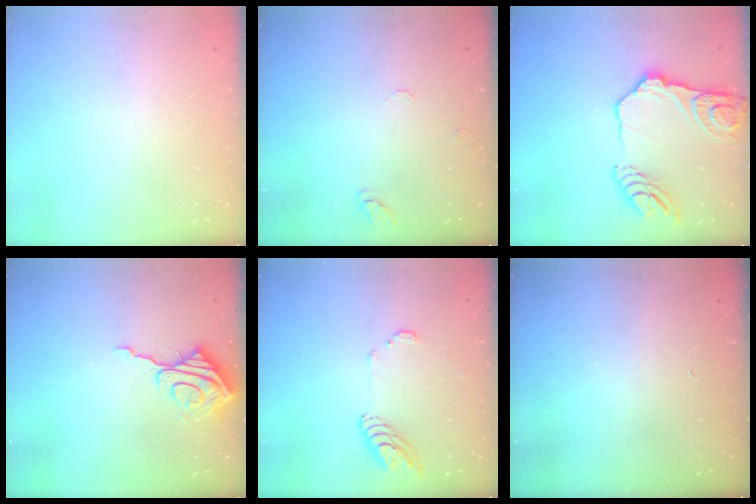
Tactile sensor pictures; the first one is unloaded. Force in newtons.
{"total": 6.3, "press": 6.3, "slide": 0.5}
{"total": 17.0, "press": 16.9, "slide": 1.8}
{"total": 9.0, "press": 9.0, "slide": 0.8}
{"total": 8.8, "press": 8.8, "slide": 0.9}
{"total": 3.4, "press": 3.4, "slide": 0.3}